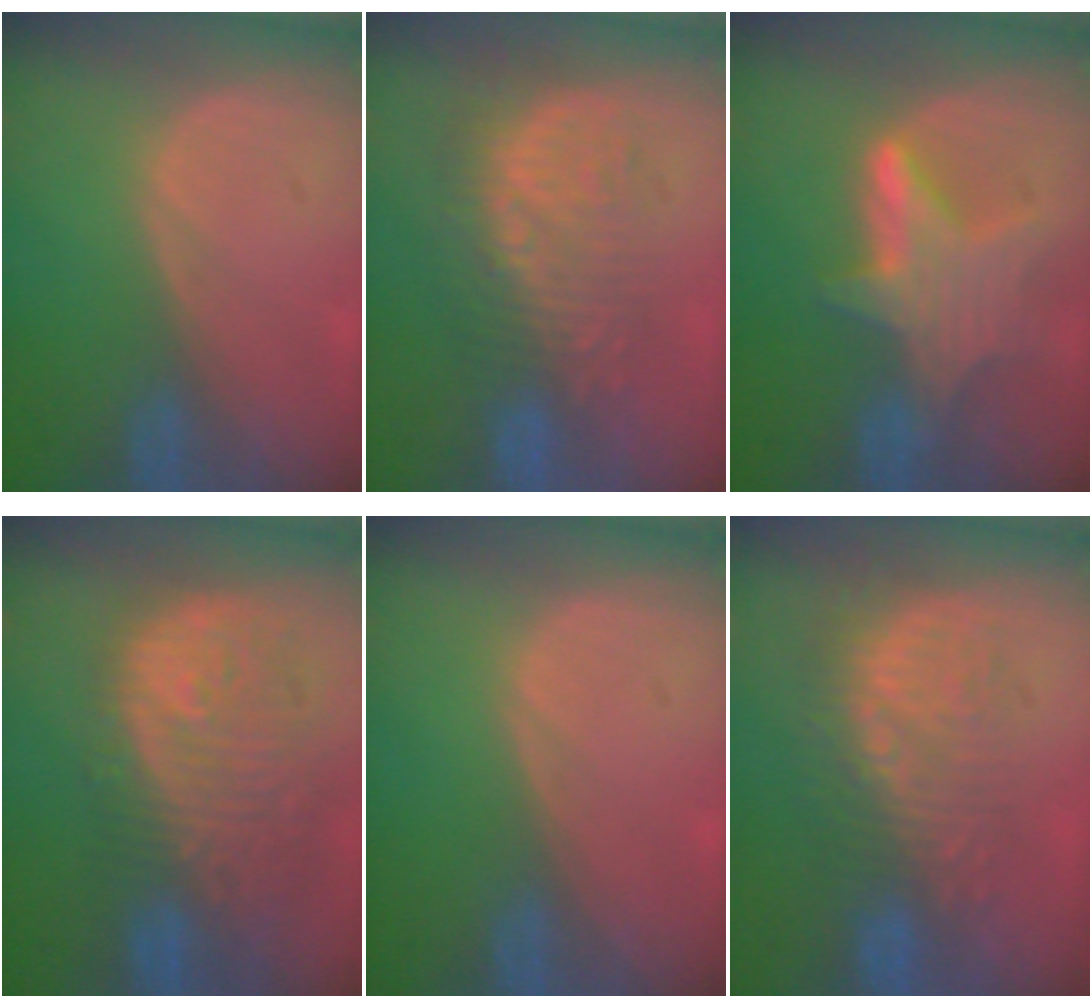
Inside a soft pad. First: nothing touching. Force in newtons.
{"total": 9.0, "press": 8.4, "slide": 3.3}
{"total": 6.7, "press": 6.5, "slide": 1.7}
{"total": 12.1, "press": 10.8, "slide": 5.5}
{"total": 0.0}
{"total": 9.1, "press": 8.5, "slide": 3.2}